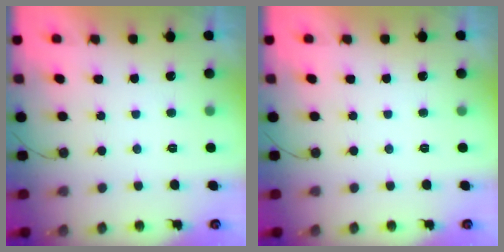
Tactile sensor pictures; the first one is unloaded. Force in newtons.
{"total": 0.0}